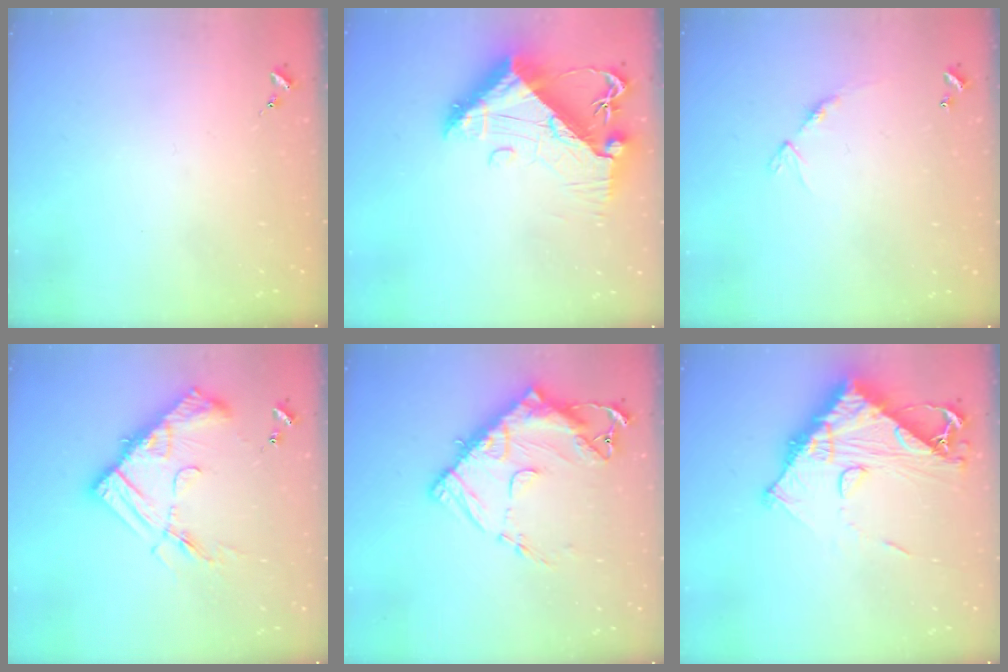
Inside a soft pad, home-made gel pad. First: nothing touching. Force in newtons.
{"total": 13.2, "press": 13.1, "slide": 1.4}
{"total": 8.4, "press": 8.4, "slide": 0.6}
{"total": 16.6, "press": 16.6, "slide": 1.1}
{"total": 16.9, "press": 16.8, "slide": 1.6}
{"total": 15.0, "press": 14.9, "slide": 1.4}